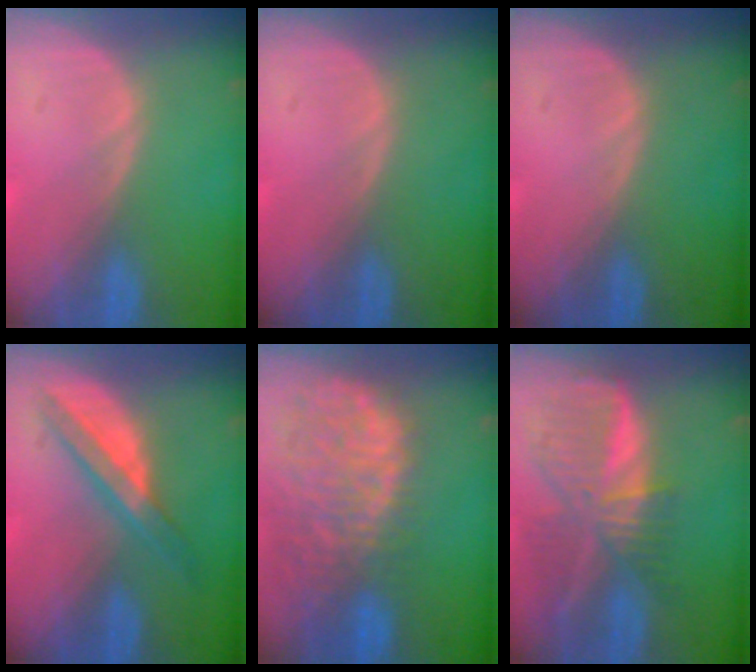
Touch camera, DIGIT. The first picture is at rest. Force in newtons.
{"total": 0.0}
{"total": 0.0}
{"total": 5.4, "press": 5.3, "slide": 1.3}
{"total": 13.7, "press": 11.2, "slide": 7.9}
{"total": 9.4, "press": 8.3, "slide": 4.5}